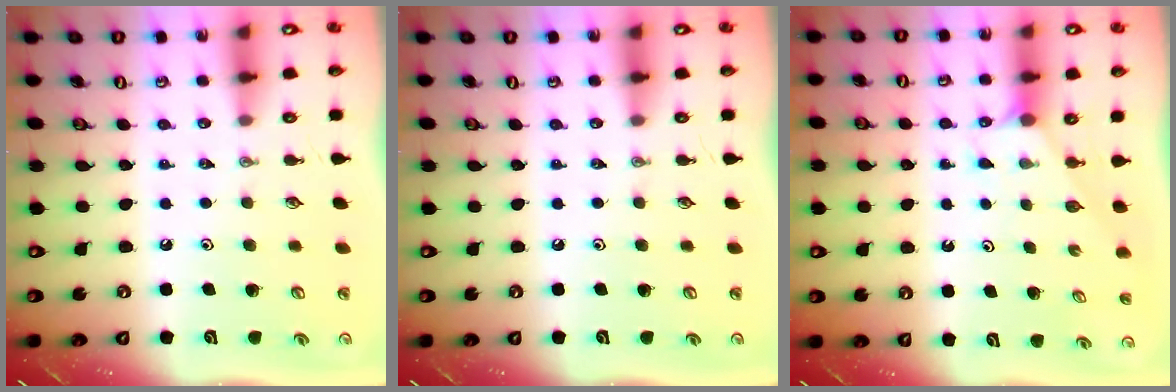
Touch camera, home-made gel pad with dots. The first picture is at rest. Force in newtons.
{"total": 0.0}
{"total": 1.2, "press": 1.2, "slide": 0.2}